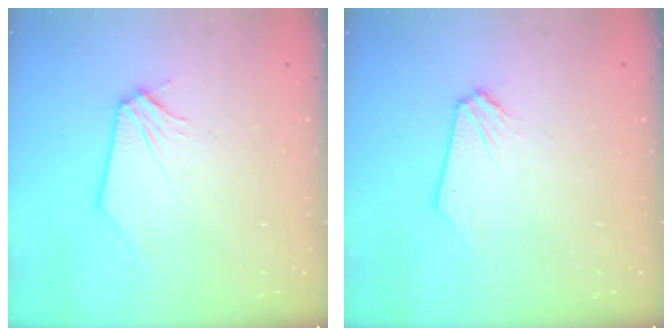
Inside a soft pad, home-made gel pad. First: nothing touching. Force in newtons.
{"total": 0.0}